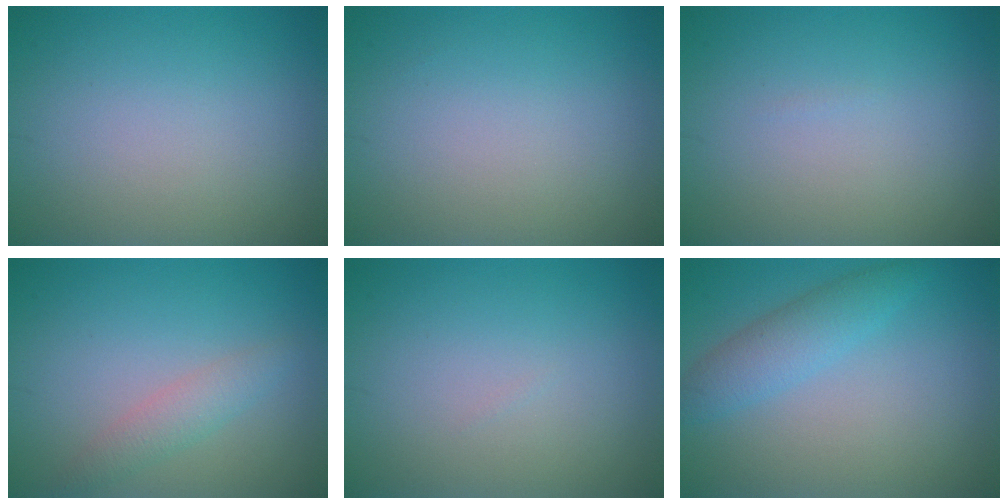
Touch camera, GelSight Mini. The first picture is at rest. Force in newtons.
{"total": 0.0}
{"total": 0.0}
{"total": 2.0, "press": 2.0, "slide": 0.1}
{"total": 0.0}
{"total": 3.0, "press": 3.0, "slide": 0.1}